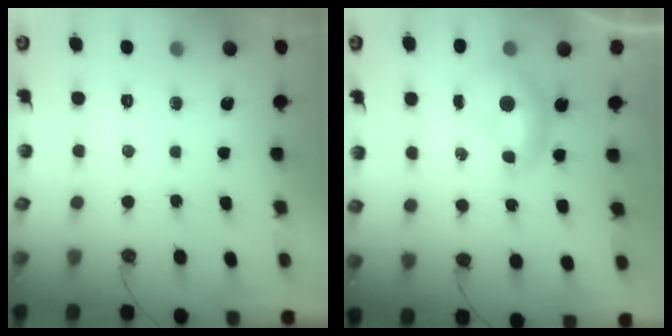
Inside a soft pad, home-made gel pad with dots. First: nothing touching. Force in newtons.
{"total": 0.0}